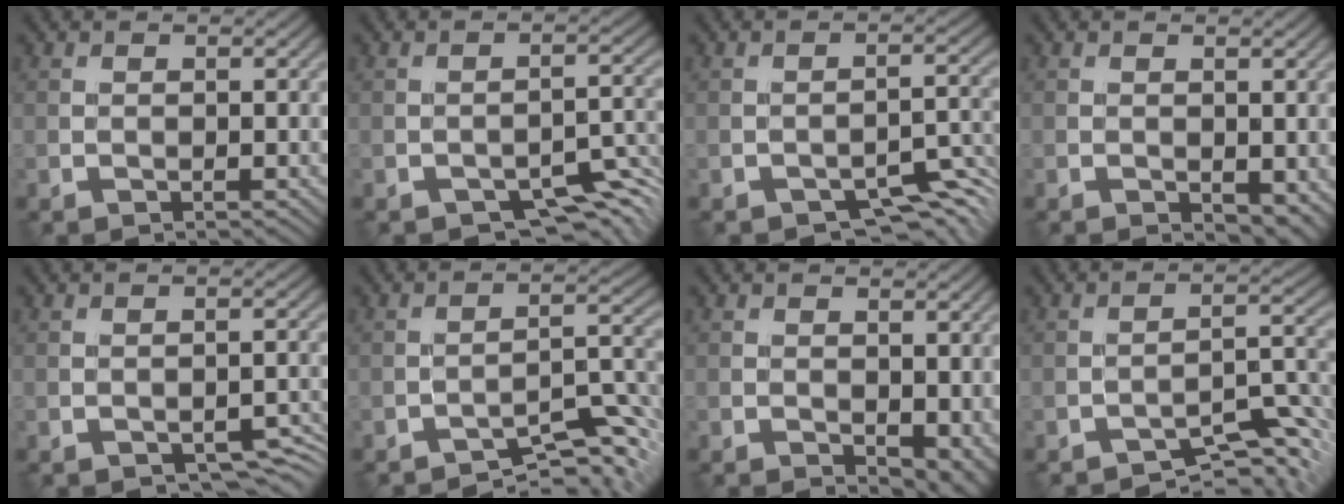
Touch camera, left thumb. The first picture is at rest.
{"total": 5.7, "force": [-4.2, 2.0, 3.3], "torque": [-0.037, -0.003, -0.056]}
{"total": 5.2, "force": [-4.0, 1.6, 2.9], "torque": [-0.033, 0.001, -0.053]}
{"total": 2.8, "force": [-0.9, 1.3, 2.3], "torque": [-0.031, -0.010, -0.007]}
{"total": 2.7, "force": [-1.8, 1.2, 1.6], "torque": [-0.021, -0.004, -0.016]}
{"total": 7.1, "force": [-5.8, 1.0, 3.9], "torque": [-0.051, 0.015, -0.090]}
{"total": 4.8, "force": [-1.6, 2.8, 3.5], "torque": [-0.052, -0.021, -0.008]}
{"total": 6.4, "force": [-5.3, 1.0, 3.4], "torque": [-0.045, 0.011, -0.079]}